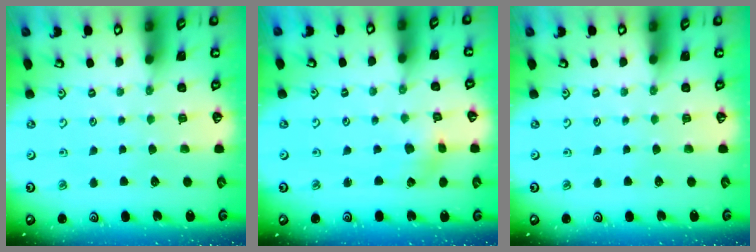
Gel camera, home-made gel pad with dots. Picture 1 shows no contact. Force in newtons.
{"total": 2.0, "press": 2.0, "slide": 0.2}
{"total": 0.0}